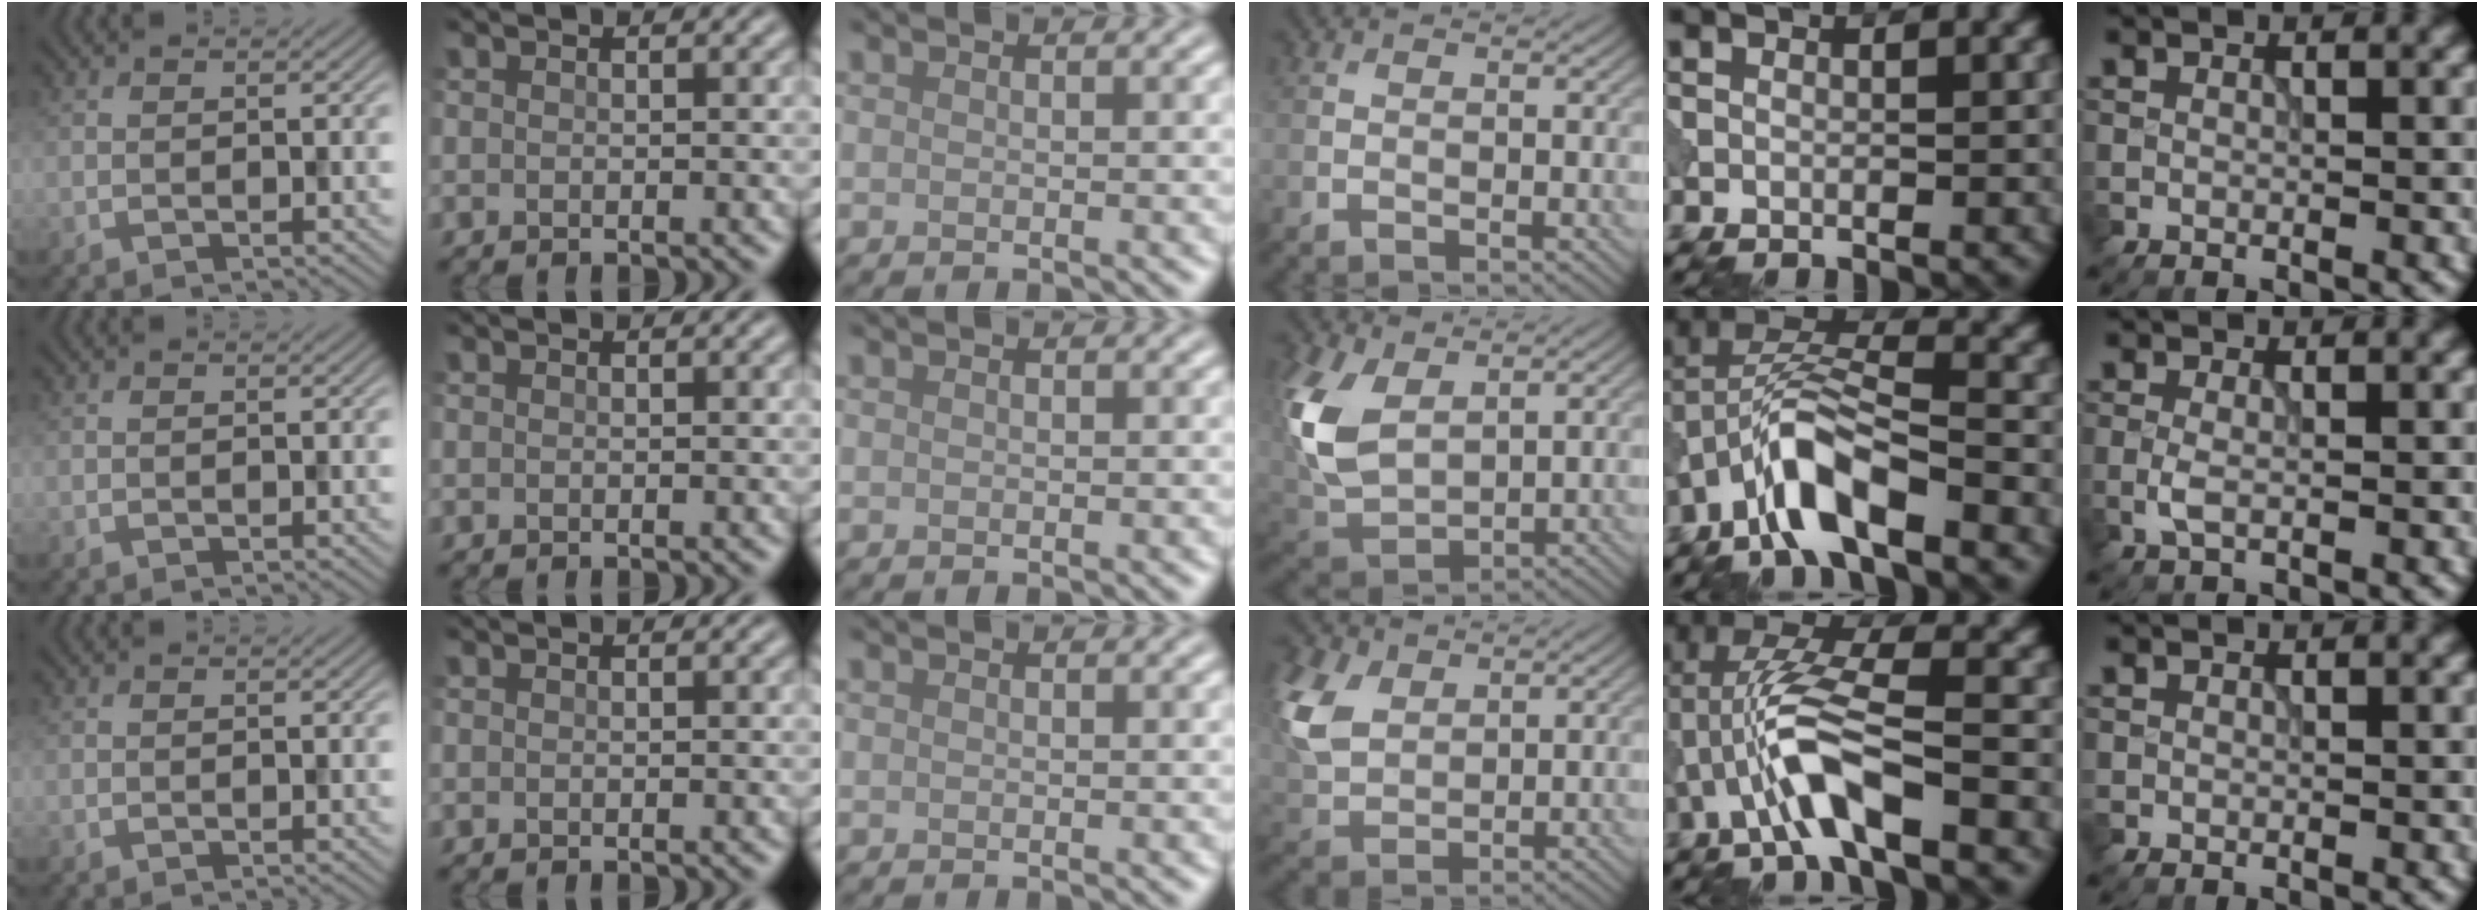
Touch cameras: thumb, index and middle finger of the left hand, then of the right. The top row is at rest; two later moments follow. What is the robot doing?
{"motion": "wipe", "object": "makeup brush"}